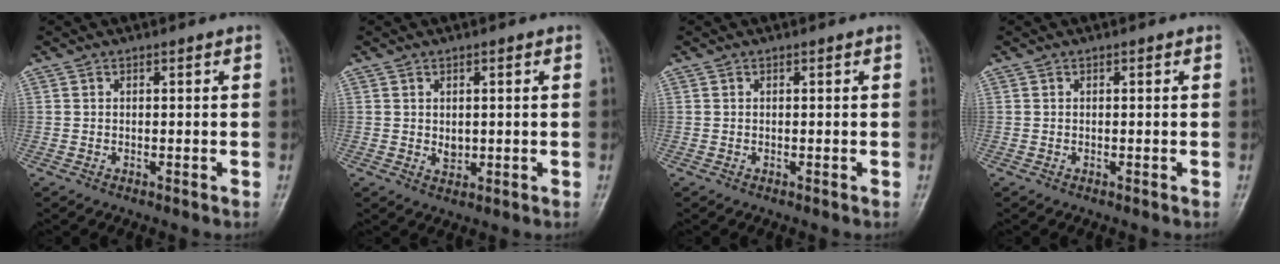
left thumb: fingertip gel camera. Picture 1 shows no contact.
{"total": 2.2, "force": [0.2, 1.7, 1.4], "torque": [-0.013, -0.005, 0.008]}
{"total": 0.0}
{"total": 0.0}